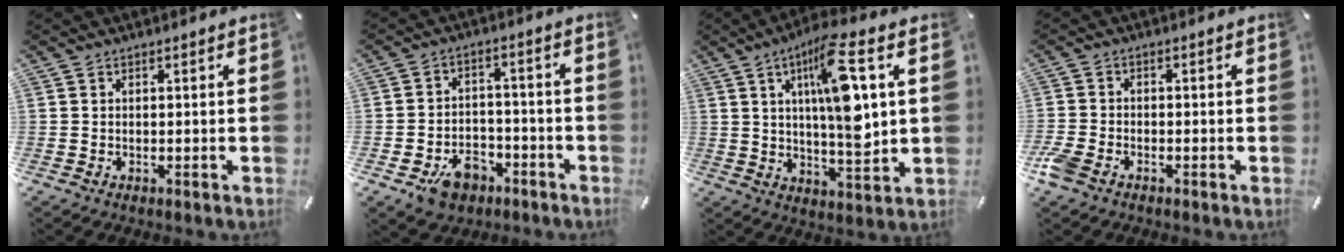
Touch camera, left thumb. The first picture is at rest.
{"total": 9.1, "force": [-4.9, 6.5, 4.2], "torque": [-0.058, 0.035, -0.085]}
{"total": 16.2, "force": [4.9, 5.1, 14.5], "torque": [-0.237, -0.017, 0.073]}
{"total": 3.5, "force": [-2.4, 1.9, 1.7], "torque": [-0.054, 0.002, -0.051]}